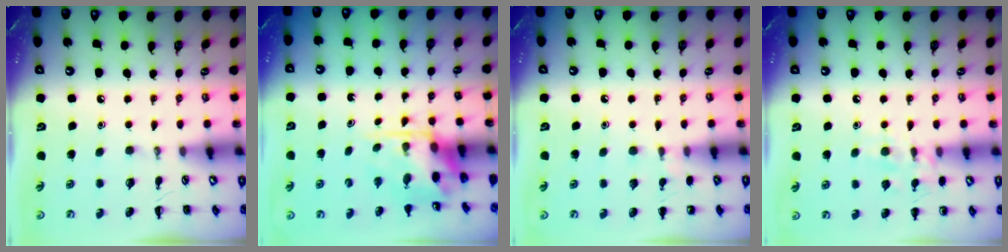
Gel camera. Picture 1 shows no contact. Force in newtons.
{"total": 4.5, "press": 4.4, "slide": 1.0}
{"total": 5.8, "press": 5.5, "slide": 1.9}
{"total": 9.4, "press": 9.4, "slide": 1.1}